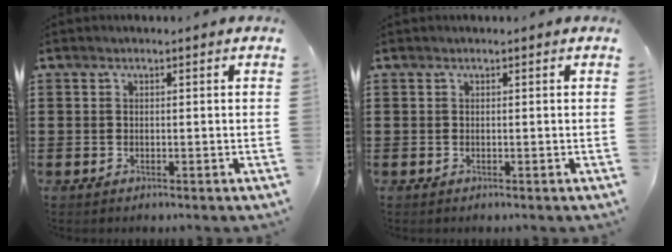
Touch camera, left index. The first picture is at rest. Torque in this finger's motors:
{"motor_torque": [0.00, 0.00, 0.00, 0.00]}